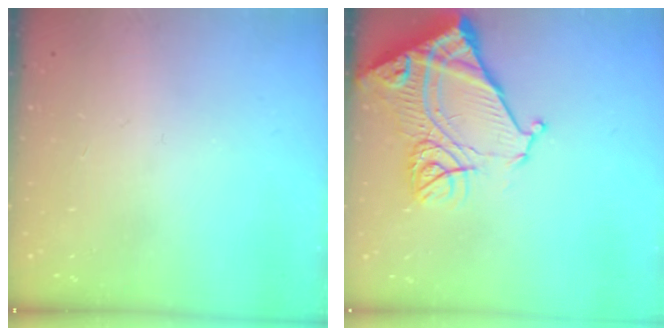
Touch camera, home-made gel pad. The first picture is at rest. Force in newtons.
{"total": 17.1, "press": 17.0, "slide": 1.9}